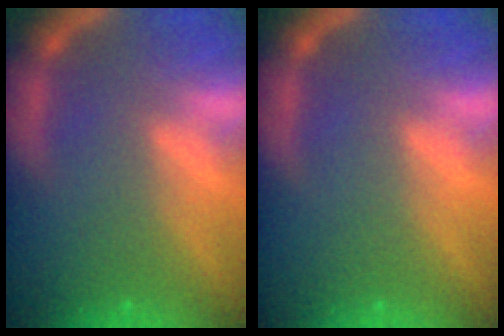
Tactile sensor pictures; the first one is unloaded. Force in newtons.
{"total": 0.0}